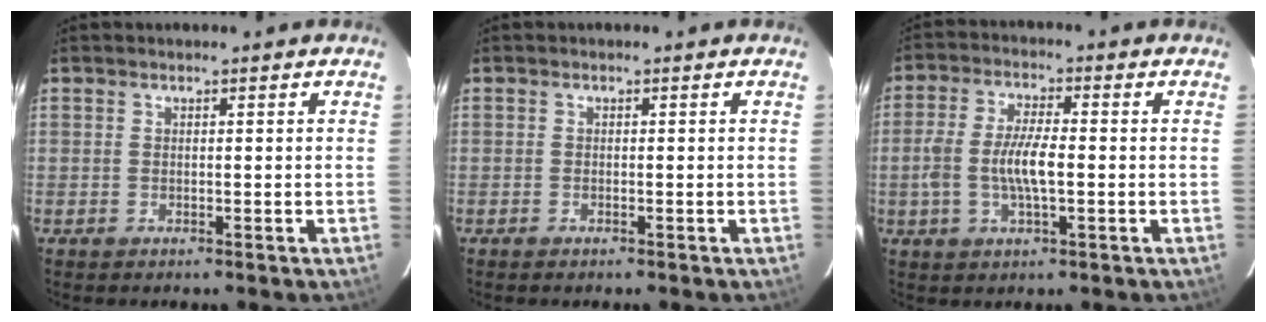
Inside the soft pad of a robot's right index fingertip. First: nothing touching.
{"total": 0.6, "force": [-0.5, 0.2, 0.2], "torque": [-0.005, -0.001, -0.010]}
{"total": 7.6, "force": [-1.2, 2.4, 7.1], "torque": [-0.144, 0.003, -0.024]}